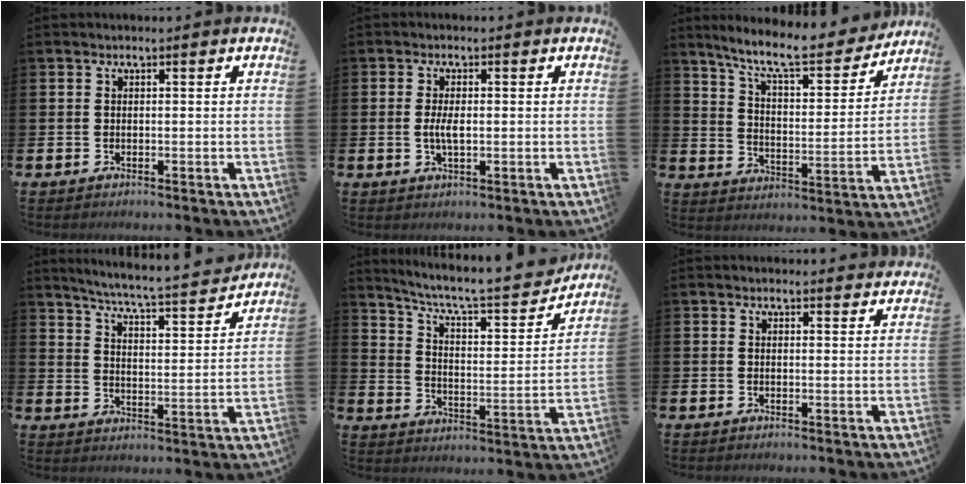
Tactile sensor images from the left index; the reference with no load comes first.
{"total": 2.8, "force": [0.0, 1.1, 2.6], "torque": [-0.045, 0.000, -0.003]}
{"total": 9.8, "force": [8.8, 1.6, 4.1], "torque": [-0.098, -0.060, 0.146]}
{"total": 6.0, "force": [5.7, -0.3, 1.9], "torque": [-0.061, -0.051, 0.093]}
{"total": 8.3, "force": [7.2, 1.5, 3.7], "torque": [-0.098, -0.052, 0.117]}
{"total": 0.8, "force": [0.8, 0.1, 0.1], "torque": [0.011, -0.004, 0.011]}